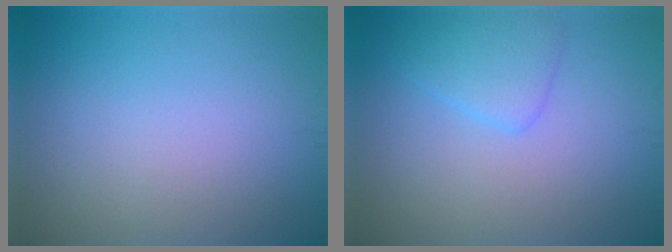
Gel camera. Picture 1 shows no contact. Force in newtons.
{"total": 2.6, "press": 2.6, "slide": 0.1}